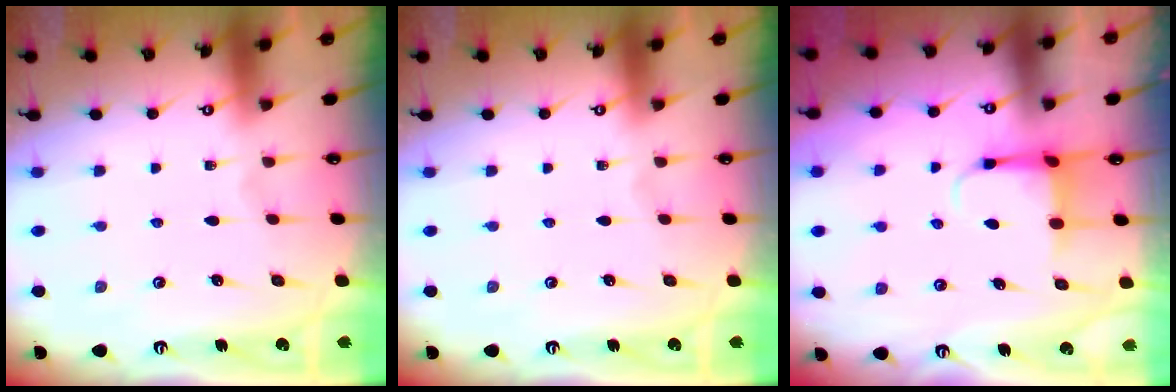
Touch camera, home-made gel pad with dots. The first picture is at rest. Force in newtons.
{"total": 0.0}
{"total": 5.0, "press": 4.9, "slide": 0.7}